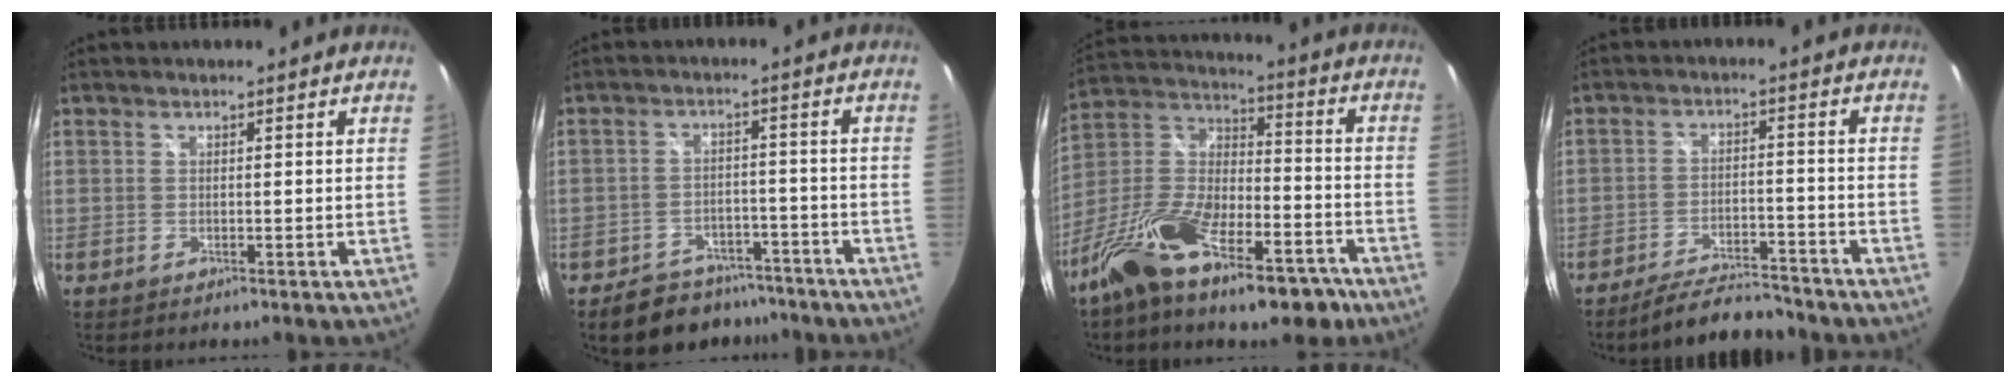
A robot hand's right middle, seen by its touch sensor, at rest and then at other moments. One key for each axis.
{"total": 10.0, "fx": -8.1, "fy": 5.3, "fz": 2.6, "tx": -0.064, "ty": 0.012, "tz": -0.105}
{"total": 21.3, "fx": -13.2, "fy": 9.1, "fz": 14.0, "tx": -0.261, "ty": -0.001, "tz": -0.225}
{"total": 9.6, "fx": -8.9, "fy": 1.7, "fz": 3.1, "tx": -0.080, "ty": 0.001, "tz": -0.135}